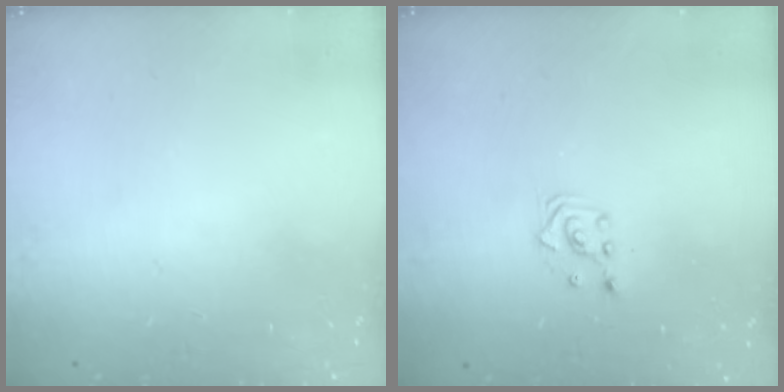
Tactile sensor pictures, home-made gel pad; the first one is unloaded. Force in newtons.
{"total": 2.5, "press": 2.5, "slide": 0.3}